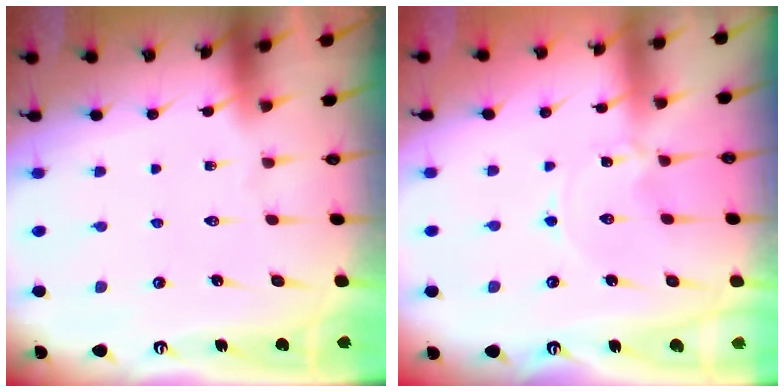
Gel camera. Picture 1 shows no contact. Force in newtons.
{"total": 0.0}